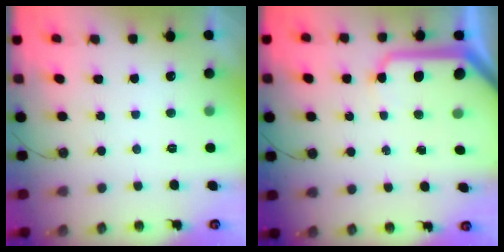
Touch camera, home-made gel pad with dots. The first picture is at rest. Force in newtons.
{"total": 11.6, "press": 11.5, "slide": 1.4}